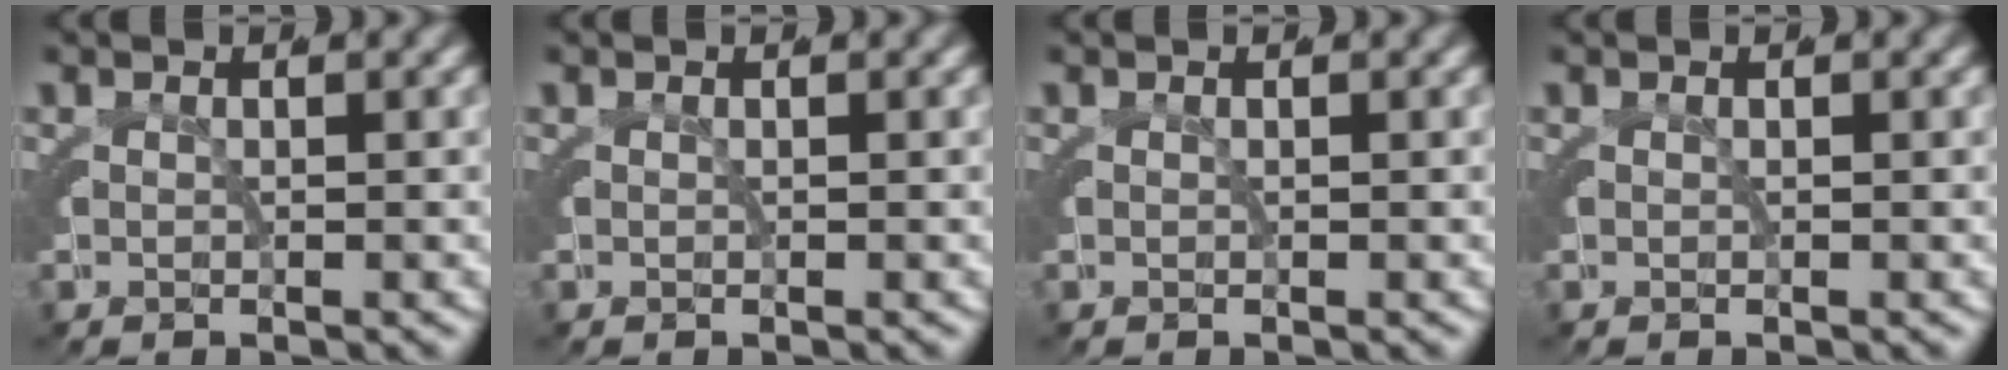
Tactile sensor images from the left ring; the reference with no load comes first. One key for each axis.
{"total": 0.0}
{"total": 0.0}
{"total": 0.0}